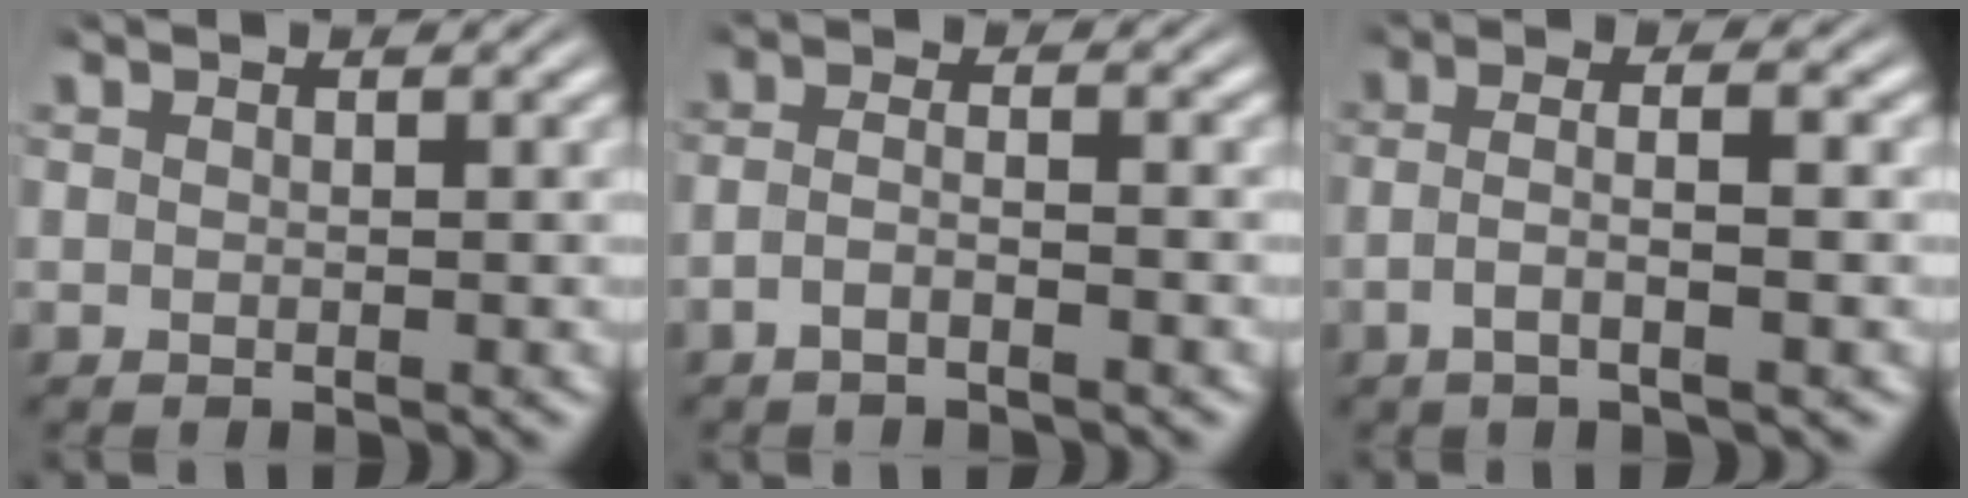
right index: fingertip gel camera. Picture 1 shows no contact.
{"total": 2.5, "force": [-1.8, 0.4, 1.7], "torque": [-0.037, -0.010, -0.029]}
{"total": 3.3, "force": [-1.0, 0.5, 3.1], "torque": [-0.063, -0.009, -0.015]}